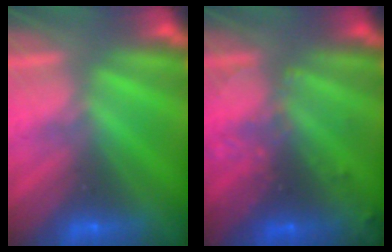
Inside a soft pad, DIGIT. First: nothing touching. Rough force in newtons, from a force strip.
{"total": 3.2}